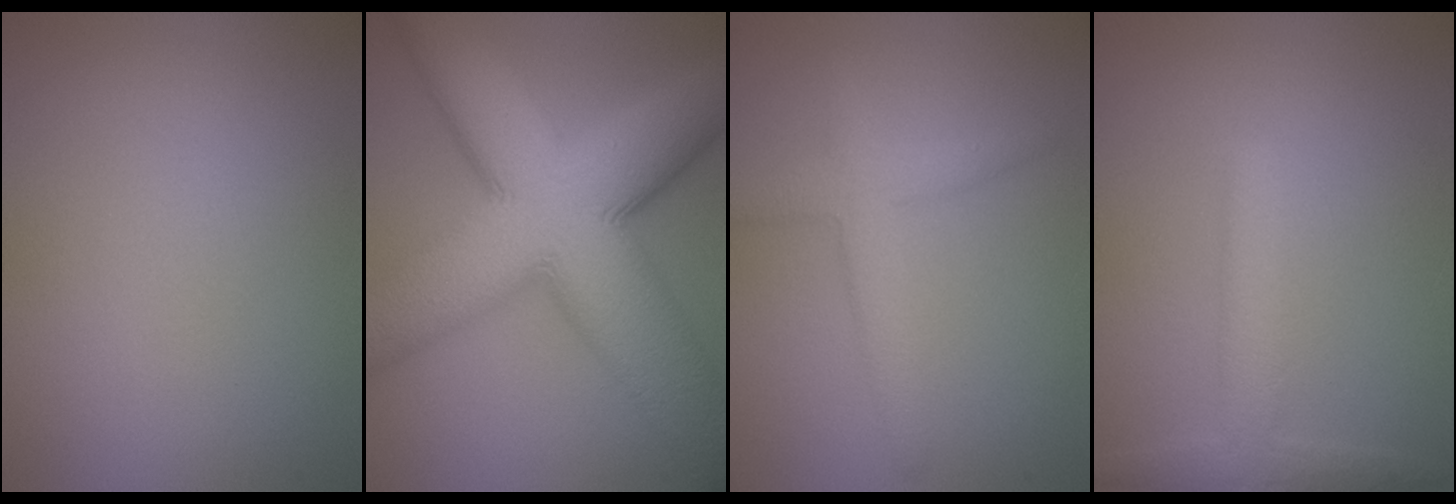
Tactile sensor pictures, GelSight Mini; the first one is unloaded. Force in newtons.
{"total": 16.9, "press": 16.9, "slide": 0.3}
{"total": 2.8, "press": 2.8, "slide": 0.2}
{"total": 3.1, "press": 3.1, "slide": 0.2}